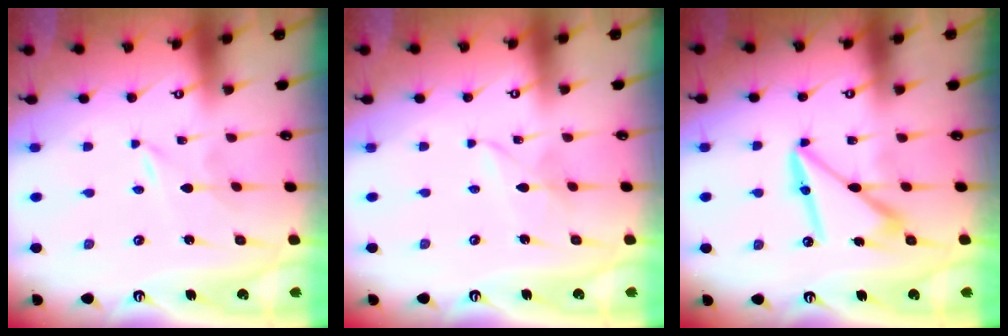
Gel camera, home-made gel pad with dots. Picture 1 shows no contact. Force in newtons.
{"total": 3.2, "press": 3.2, "slide": 0.1}
{"total": 11.4, "press": 11.4, "slide": 0.6}